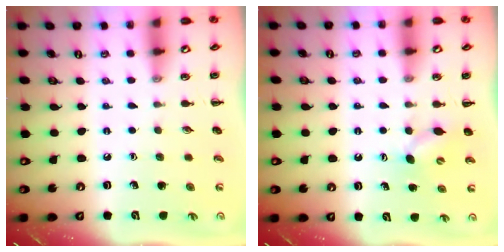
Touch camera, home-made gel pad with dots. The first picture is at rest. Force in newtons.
{"total": 5.1, "press": 4.9, "slide": 1.4}